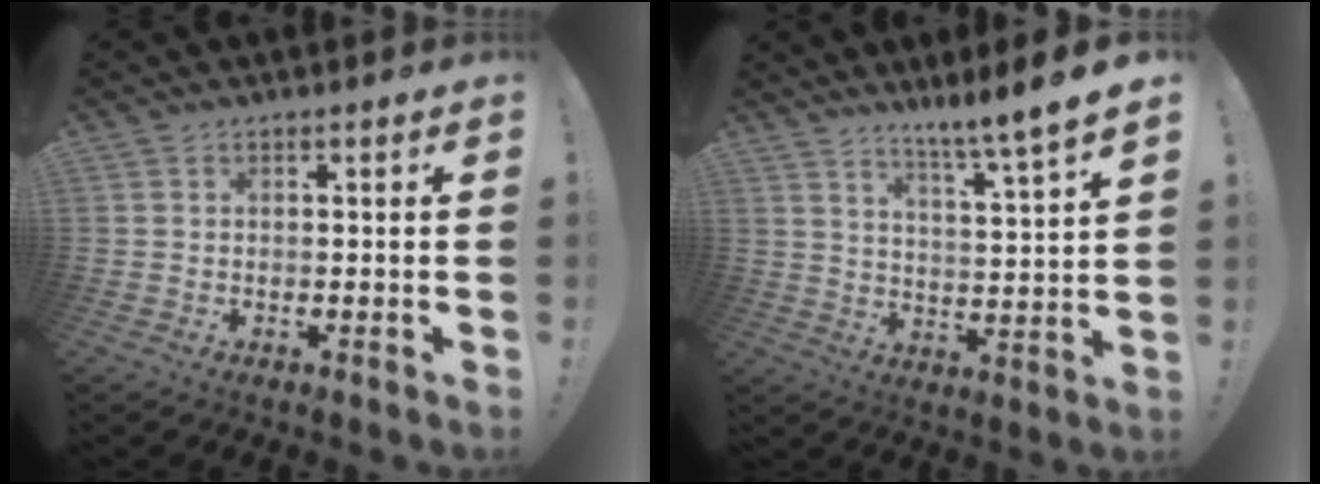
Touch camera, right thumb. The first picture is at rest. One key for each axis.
{"total": 8.2, "fx": 6.4, "fy": -1.7, "fz": 4.8, "tx": -0.079, "ty": -0.062, "tz": 0.099}